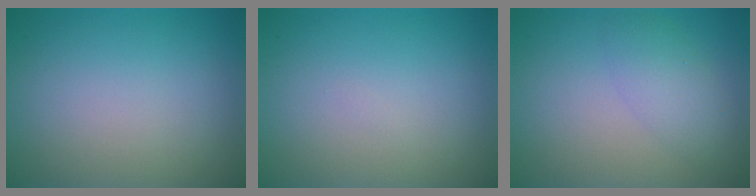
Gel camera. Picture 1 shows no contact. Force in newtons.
{"total": 0.0}
{"total": 2.7, "press": 2.7, "slide": 0.2}